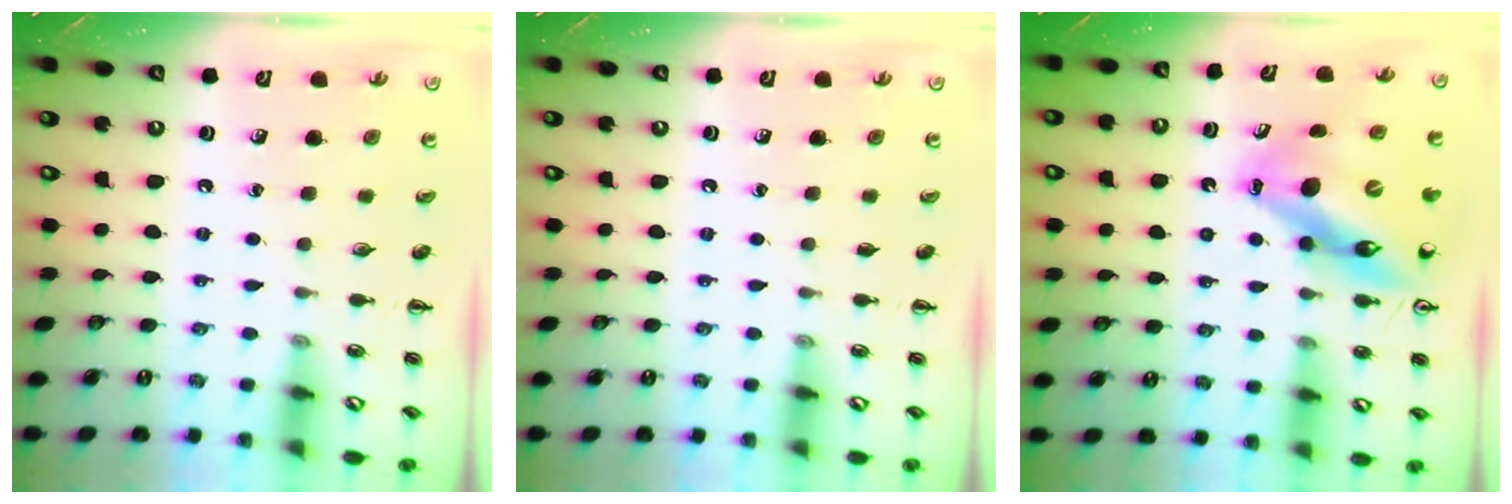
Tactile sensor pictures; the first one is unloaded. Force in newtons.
{"total": 0.0}
{"total": 14.4, "press": 13.7, "slide": 4.3}